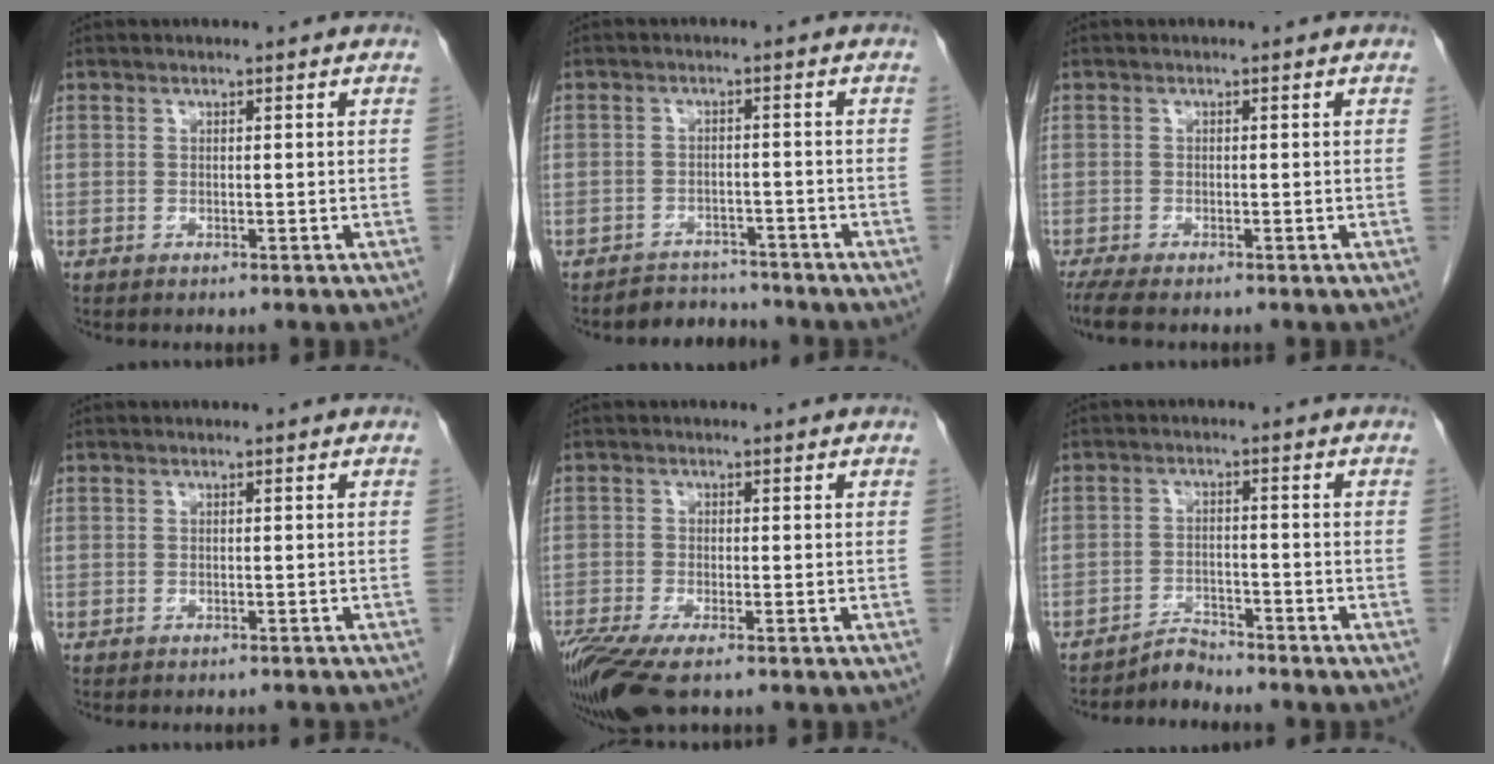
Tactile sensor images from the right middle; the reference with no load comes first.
{"total": 4.1, "force": [-3.8, 1.2, -0.9], "torque": [0.017, 0.004, -0.058]}
{"total": 4.1, "force": [-3.3, 0.7, 2.3], "torque": [-0.050, -0.015, -0.054]}
{"total": 4.4, "force": [-4.0, 0.8, 1.6], "torque": [-0.025, -0.010, -0.047]}
{"total": 7.9, "force": [-5.4, 1.7, 5.6], "torque": [-0.102, -0.018, -0.098]}
{"total": 2.9, "force": [-2.8, 0.0, -0.5], "torque": [0.015, -0.010, -0.049]}